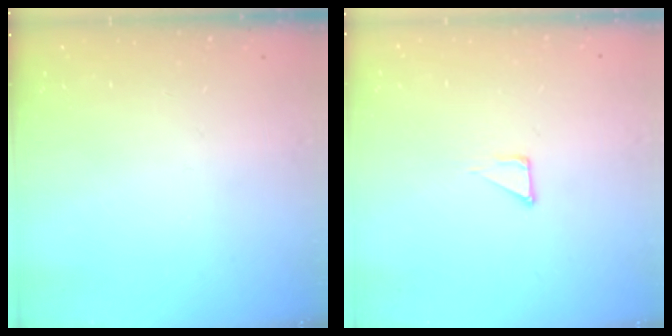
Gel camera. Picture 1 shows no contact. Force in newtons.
{"total": 2.3, "press": 2.3, "slide": 0.1}